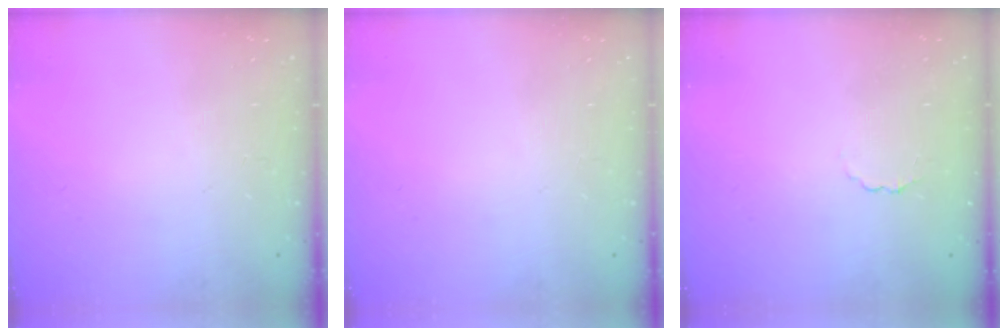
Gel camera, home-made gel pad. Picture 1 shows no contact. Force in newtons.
{"total": 0.0}
{"total": 1.7, "press": 1.7, "slide": 0.5}